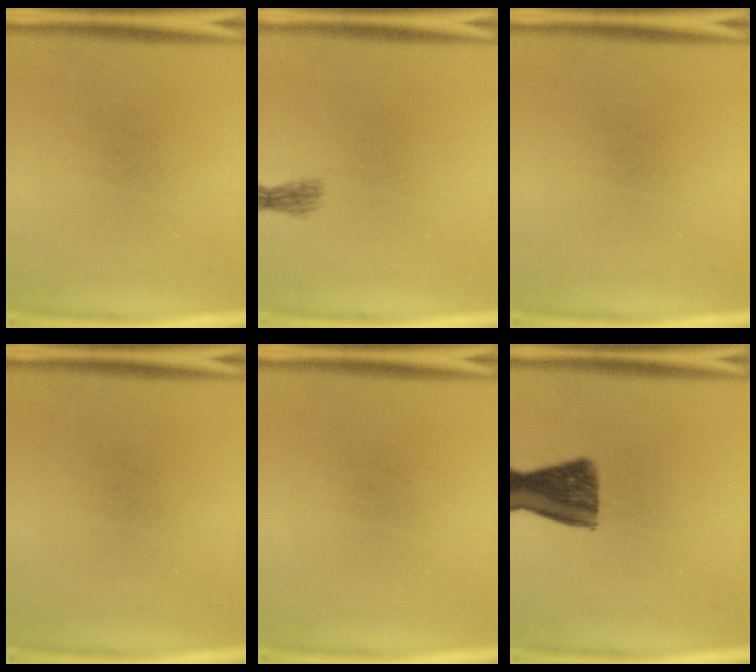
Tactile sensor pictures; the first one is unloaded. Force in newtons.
{"total": 1.4}
{"total": 0.0}
{"total": 0.0}
{"total": 0.0}
{"total": 10.3}